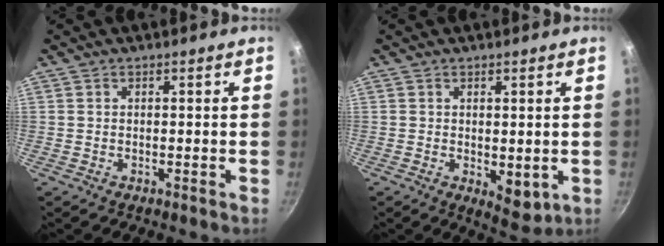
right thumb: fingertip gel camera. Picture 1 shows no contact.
{"total": 5.2, "force": [-0.3, 2.8, 4.4], "torque": [-0.051, -0.015, 0.004]}